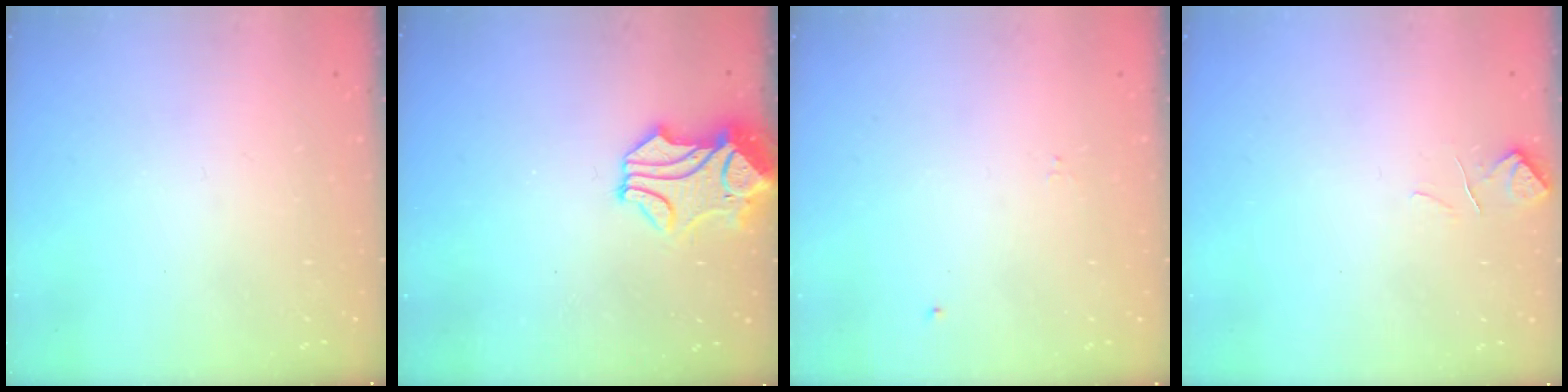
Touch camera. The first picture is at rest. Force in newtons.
{"total": 1.0, "press": 0.4, "slide": 1.0}
{"total": 0.0}
{"total": 0.8, "press": 0.3, "slide": 0.7}